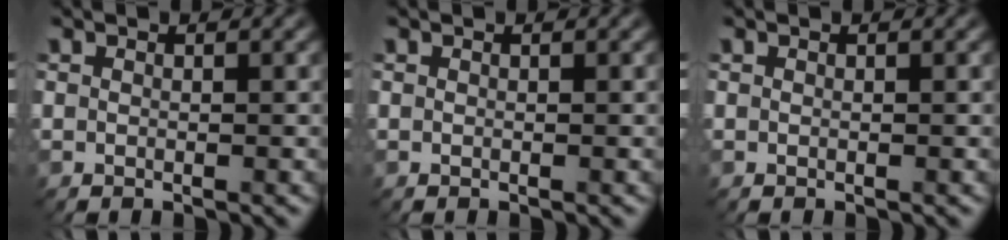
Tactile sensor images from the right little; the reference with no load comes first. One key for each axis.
{"total": 0.0}
{"total": 0.0}